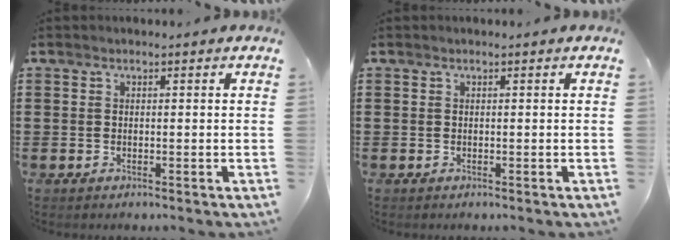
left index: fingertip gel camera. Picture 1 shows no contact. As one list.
[{"total": 0.0}]